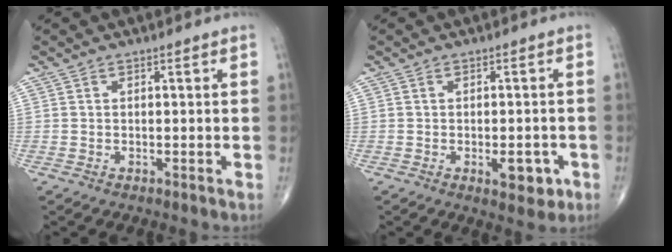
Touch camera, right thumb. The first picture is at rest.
{"total": 5.0, "force": [-1.8, 2.3, 4.0], "torque": [-0.034, 0.000, -0.018]}